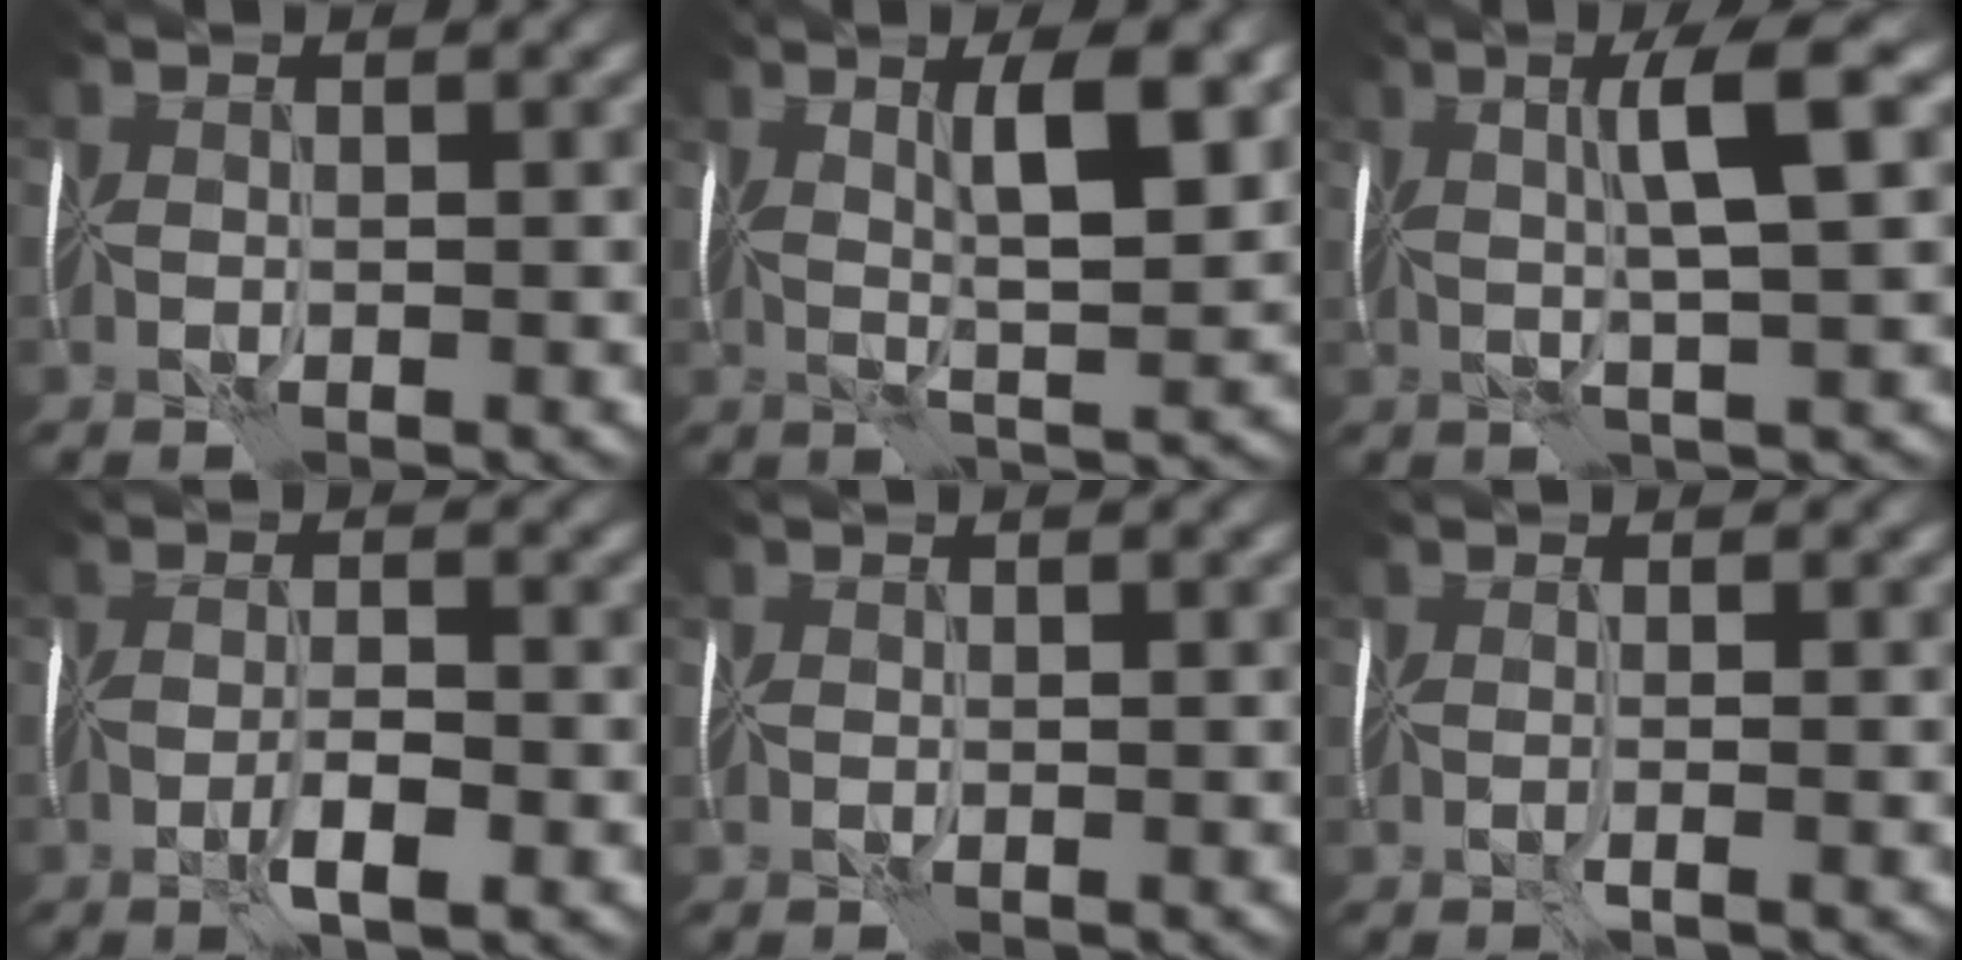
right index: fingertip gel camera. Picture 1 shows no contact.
{"total": 5.9, "force": [1.9, 0.9, 5.5], "torque": [-0.086, 0.004, 0.027]}
{"total": 4.9, "force": [1.4, -0.1, 4.7], "torque": [-0.079, 0.015, 0.019]}
{"total": 2.4, "force": [-1.1, 0.2, 2.1], "torque": [-0.041, 0.003, -0.025]}
{"total": 0.0}
{"total": 0.8, "force": [-0.1, -0.7, 0.4], "torque": [-0.004, -0.004, -0.007]}